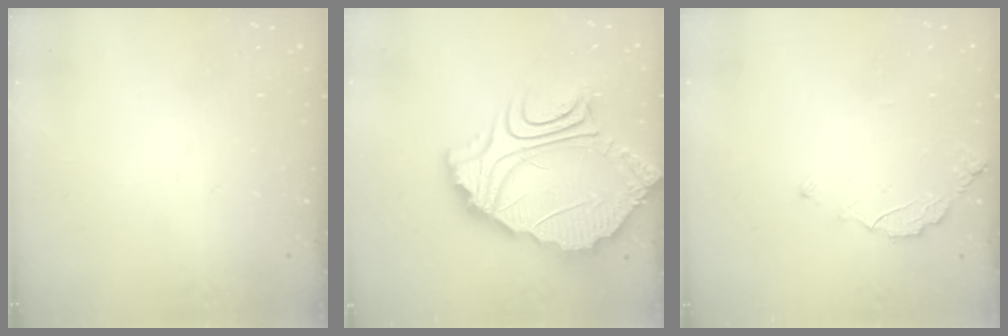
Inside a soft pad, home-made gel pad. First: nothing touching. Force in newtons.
{"total": 17.4, "press": 17.3, "slide": 1.4}
{"total": 3.0, "press": 3.0, "slide": 0.3}